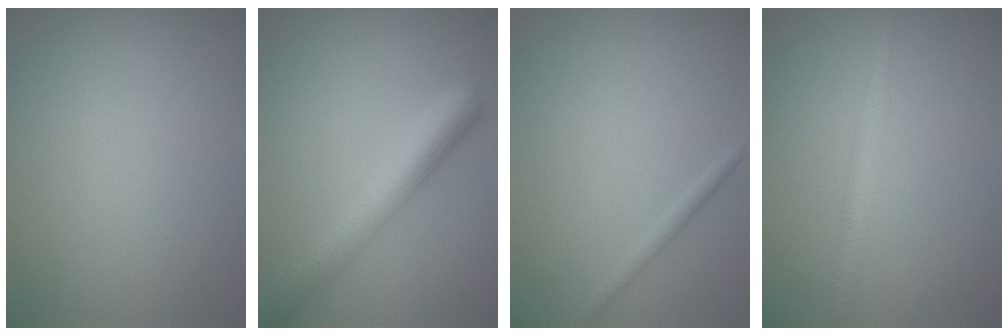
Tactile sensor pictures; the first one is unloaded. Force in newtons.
{"total": 6.5, "press": 6.5, "slide": 0.3}
{"total": 1.1, "press": 1.1, "slide": 0.0}
{"total": 2.0, "press": 2.0, "slide": 0.1}